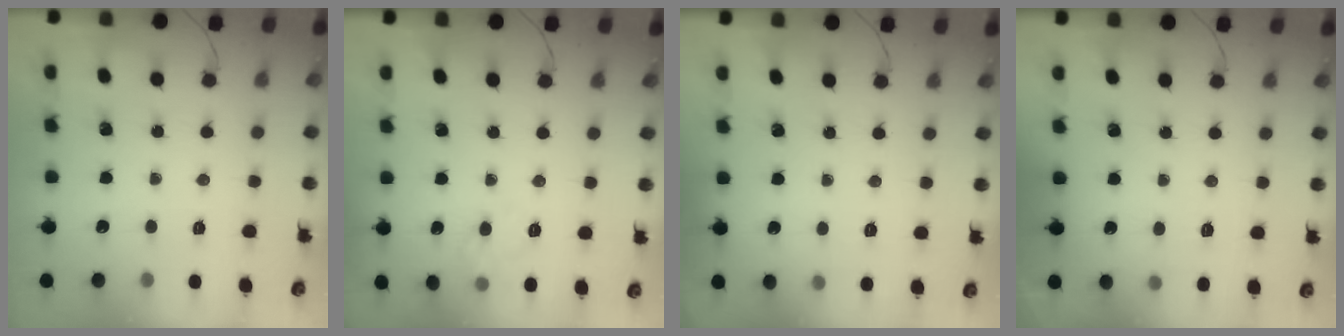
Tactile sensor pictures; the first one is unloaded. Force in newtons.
{"total": 8.6, "press": 8.5, "slide": 1.3}
{"total": 3.3, "press": 3.1, "slide": 1.1}
{"total": 5.0, "press": 4.8, "slide": 1.3}